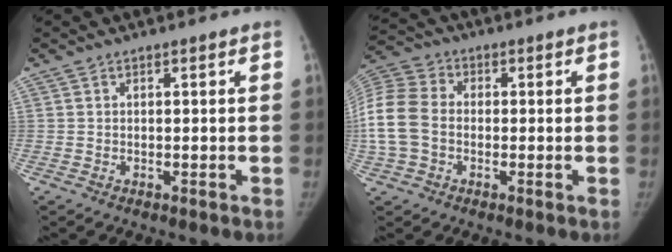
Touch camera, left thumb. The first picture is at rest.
{"total": 12.9, "force": [-1.2, 9.8, 8.3], "torque": [-0.187, 0.024, -0.028]}